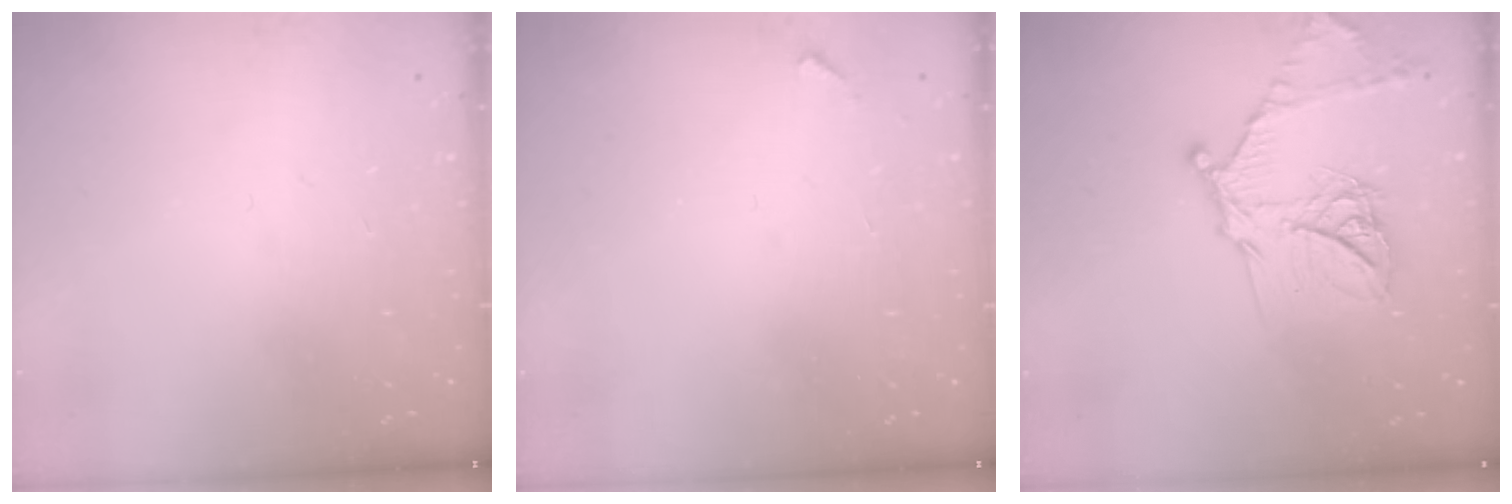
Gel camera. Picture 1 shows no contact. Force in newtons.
{"total": 2.8, "press": 2.8, "slide": 0.1}
{"total": 18.3, "press": 18.2, "slide": 1.7}